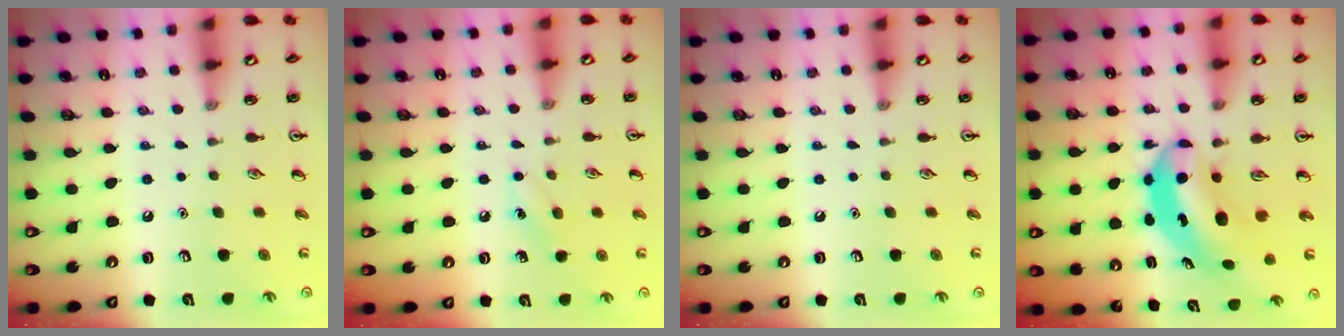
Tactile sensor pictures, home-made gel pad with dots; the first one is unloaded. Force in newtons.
{"total": 7.1, "press": 6.9, "slide": 1.7}
{"total": 0.0}
{"total": 7.2, "press": 7.0, "slide": 1.9}